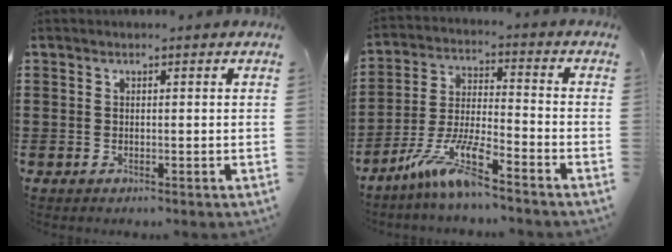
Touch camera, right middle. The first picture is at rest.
{"total": 9.2, "force": [-7.0, 0.9, 6.0], "torque": [-0.133, -0.007, -0.137]}